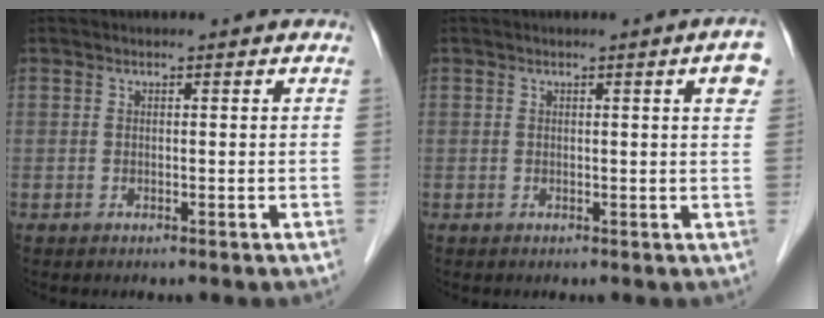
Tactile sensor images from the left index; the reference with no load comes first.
{"total": 3.0, "force": [1.2, 0.1, 2.7], "torque": [-0.027, 0.001, 0.013]}